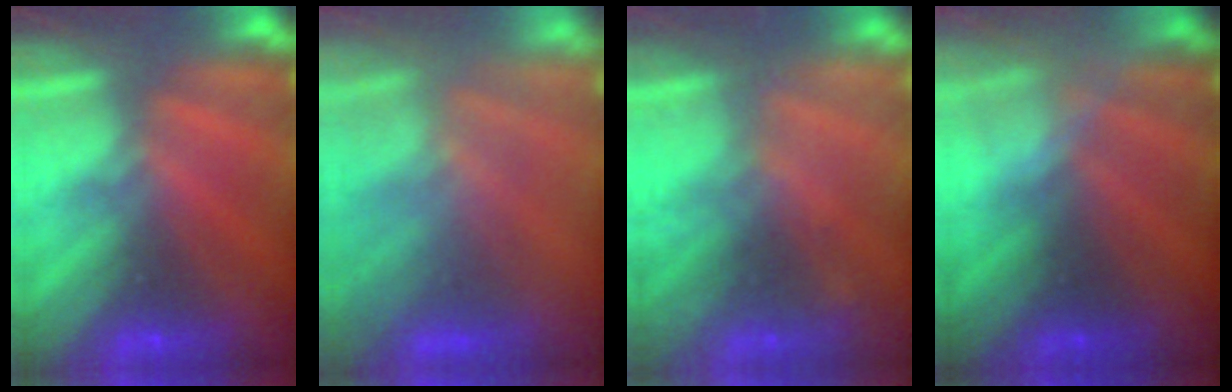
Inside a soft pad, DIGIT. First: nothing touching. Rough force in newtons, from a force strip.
{"total": 3.6}
{"total": 2.2}
{"total": 2.4}